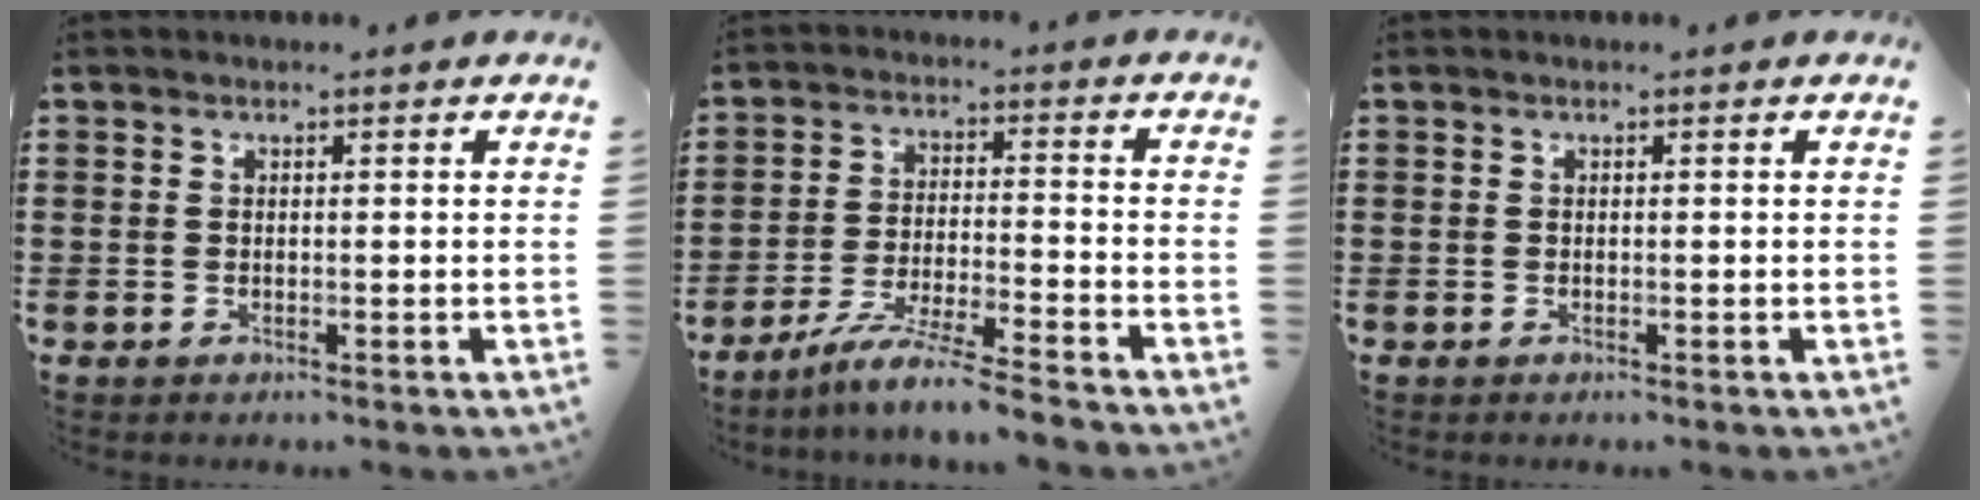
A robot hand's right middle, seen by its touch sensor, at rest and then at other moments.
{"total": 7.0, "force": [-6.3, -0.6, 3.0], "torque": [-0.062, -0.016, -0.123]}
{"total": 0.0}